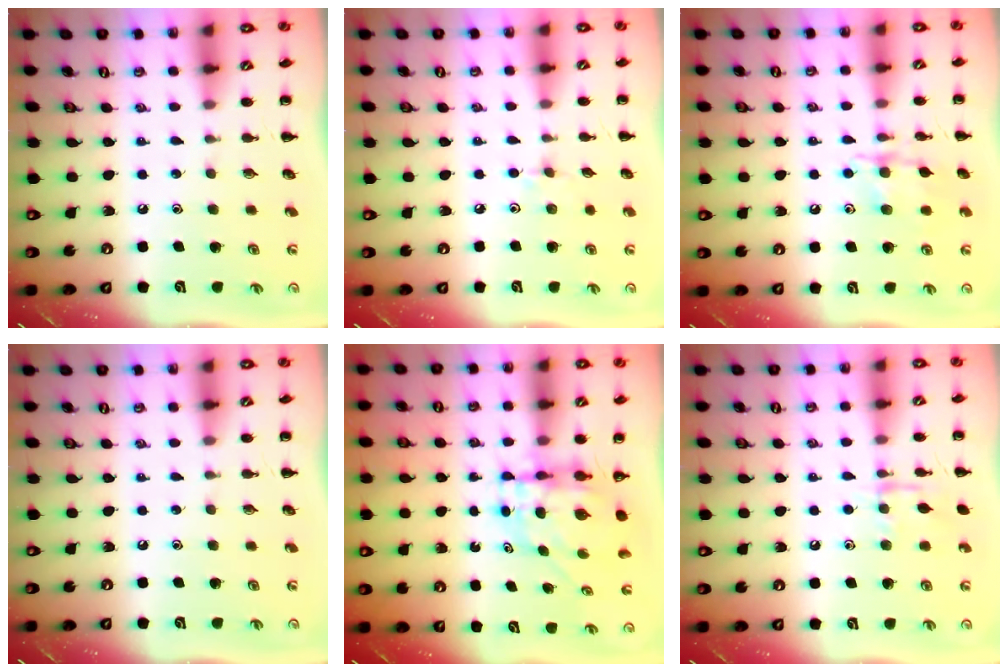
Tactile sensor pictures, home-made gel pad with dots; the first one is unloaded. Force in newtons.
{"total": 5.2, "press": 4.8, "slide": 1.8}
{"total": 10.9, "press": 10.8, "slide": 0.6}
{"total": 0.0}
{"total": 5.5, "press": 5.4, "slide": 0.8}
{"total": 8.2, "press": 8.2, "slide": 0.6}